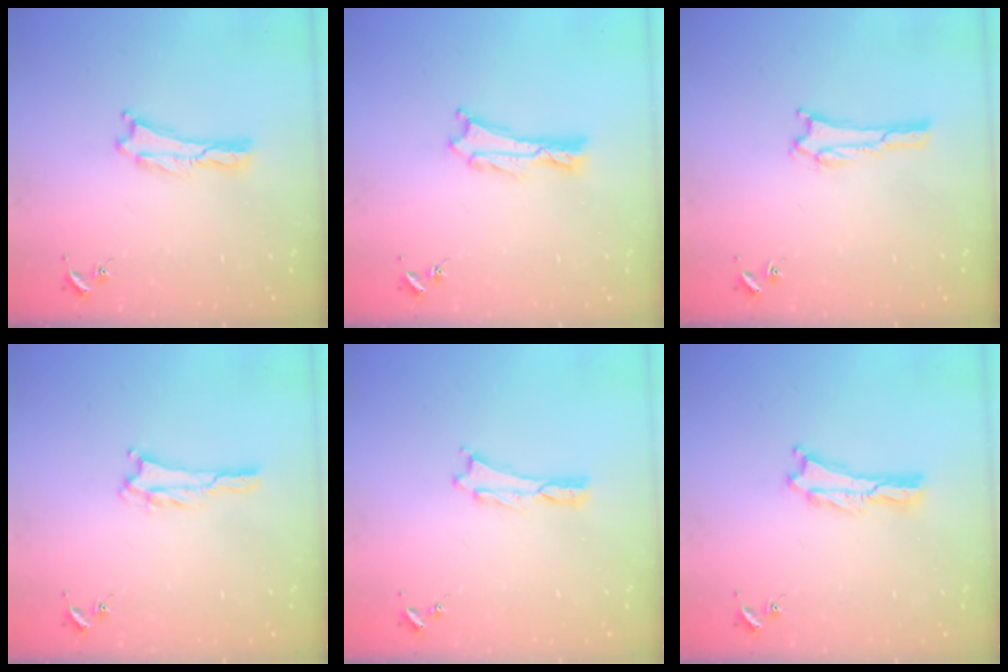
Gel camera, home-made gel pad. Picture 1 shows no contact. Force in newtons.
{"total": 0.7, "press": 0.6, "slide": 0.2}
{"total": 1.1, "press": 1.0, "slide": 0.1}
{"total": 1.4, "press": 1.4, "slide": 0.2}
{"total": 0.0}
{"total": 0.0}